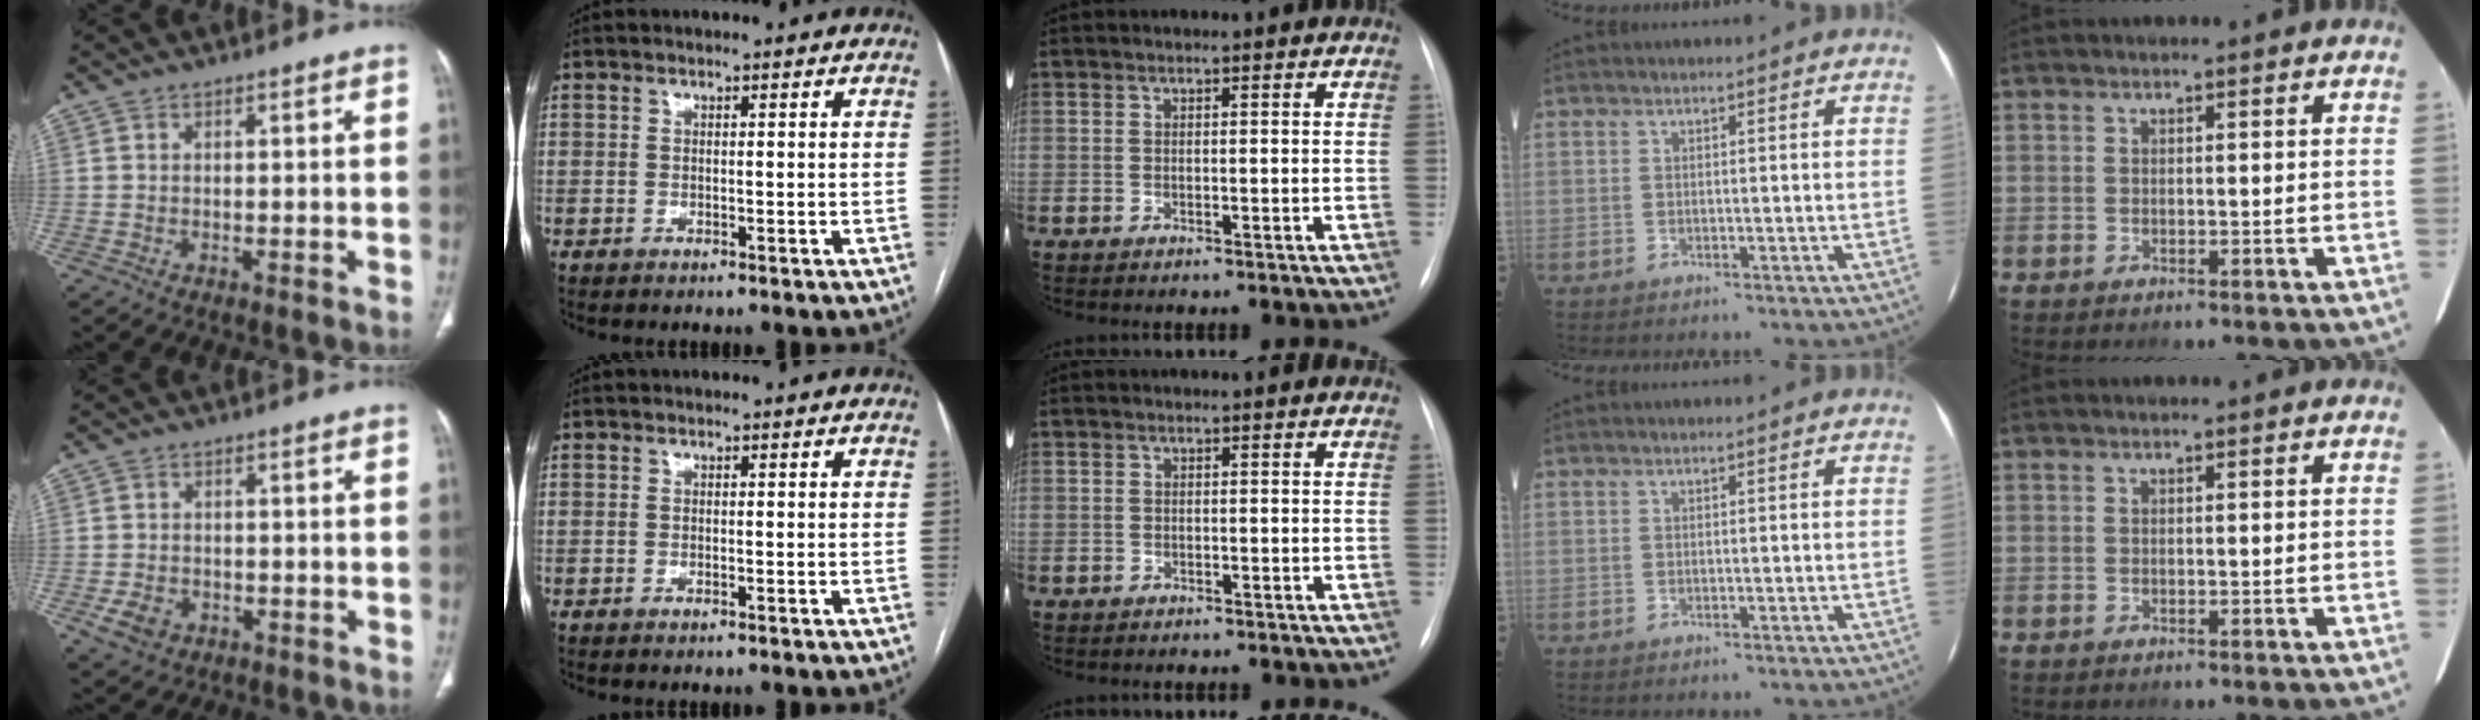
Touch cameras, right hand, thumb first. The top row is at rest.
{"thumb": {"total": 4.3, "force": [-1.7, 3.2, 2.2], "torque": [-0.036, 0.006, -0.023]}, "middle": {"total": 2.3, "force": [-1.8, 1.2, 0.6], "torque": [-0.013, 0.002, -0.021]}}